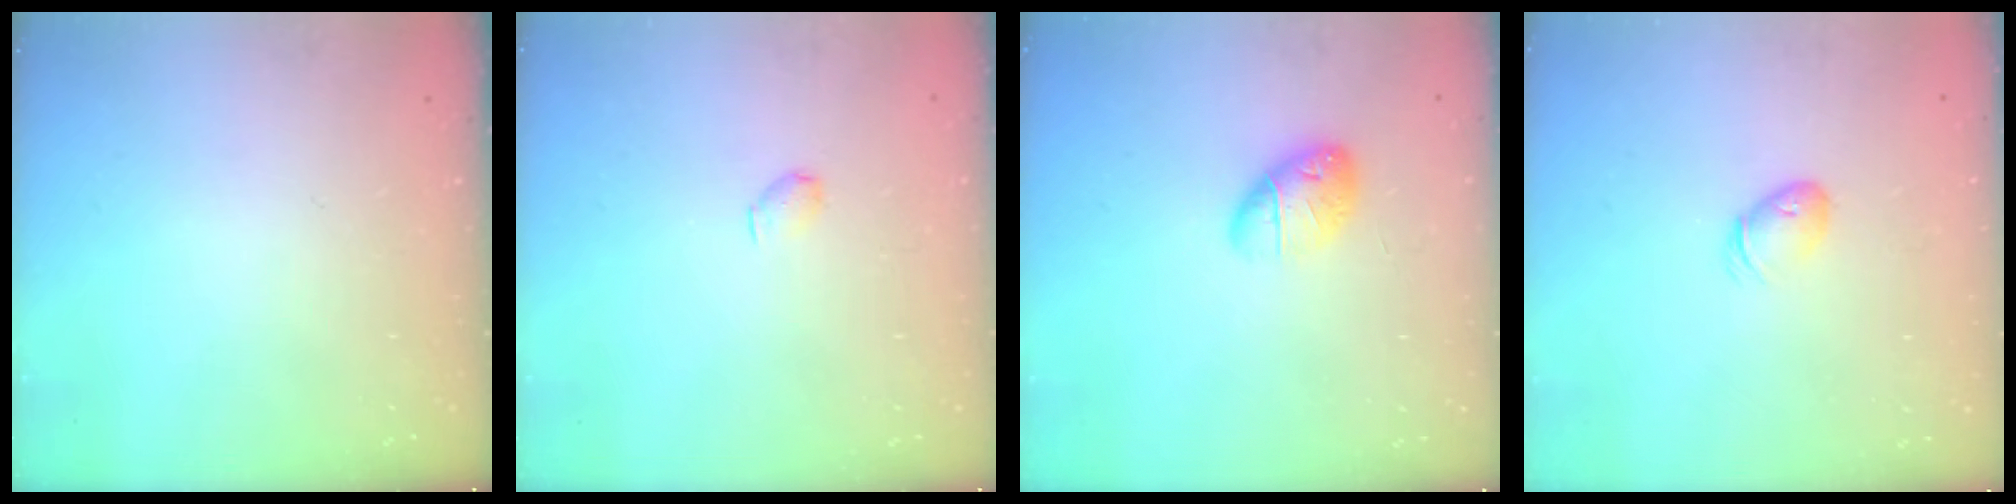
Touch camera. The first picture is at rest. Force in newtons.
{"total": 2.9, "press": 2.9, "slide": 0.5}
{"total": 10.2, "press": 9.8, "slide": 2.5}
{"total": 6.1, "press": 6.0, "slide": 1.2}